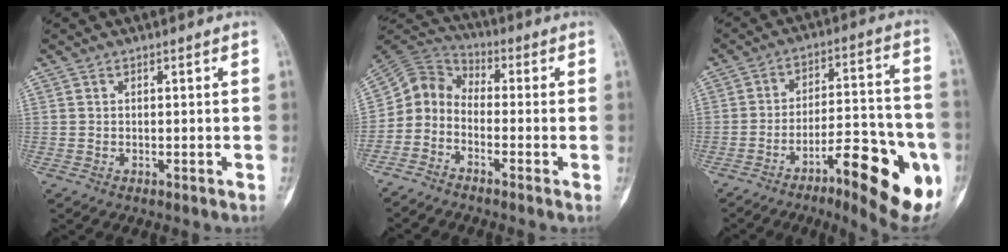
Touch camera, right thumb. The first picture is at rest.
{"total": 7.0, "force": [-3.1, 5.0, 3.7], "torque": [-0.066, 0.054, -0.084]}
{"total": 22.9, "force": [-9.9, 6.6, 19.5], "torque": [-0.241, 0.051, -0.139]}